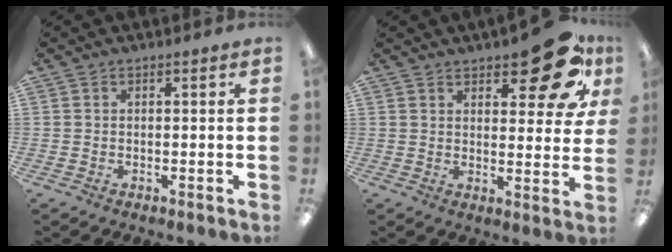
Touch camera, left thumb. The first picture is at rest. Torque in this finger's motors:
{"motor_torque": [-0.11, 0.27, -0.40, 0.20, 0.20]}